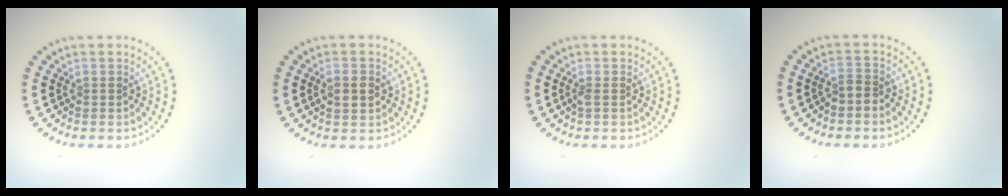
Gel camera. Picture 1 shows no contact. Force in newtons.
{"total": 1.9, "press": 1.9, "slide": 0.1}
{"total": 0.6, "press": 0.5, "slide": 0.3}
{"total": 1.5, "press": 1.2, "slide": 1.0}